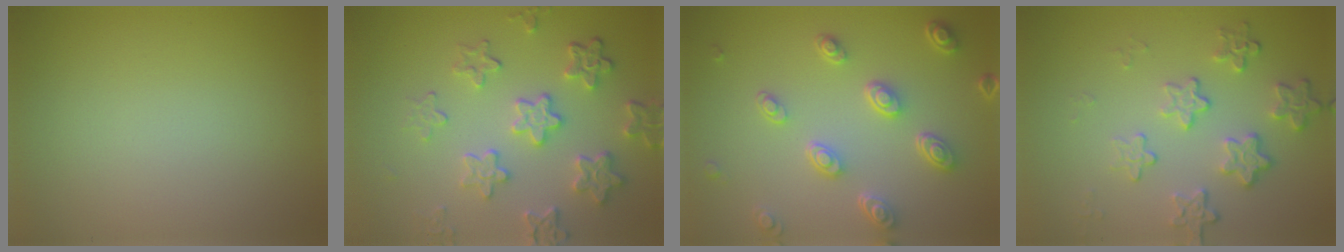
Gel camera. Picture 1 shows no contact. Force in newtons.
{"total": 5.1, "press": 4.1, "slide": 2.9}
{"total": 4.6, "press": 3.5, "slide": 3.0}
{"total": 4.4, "press": 3.1, "slide": 3.1}